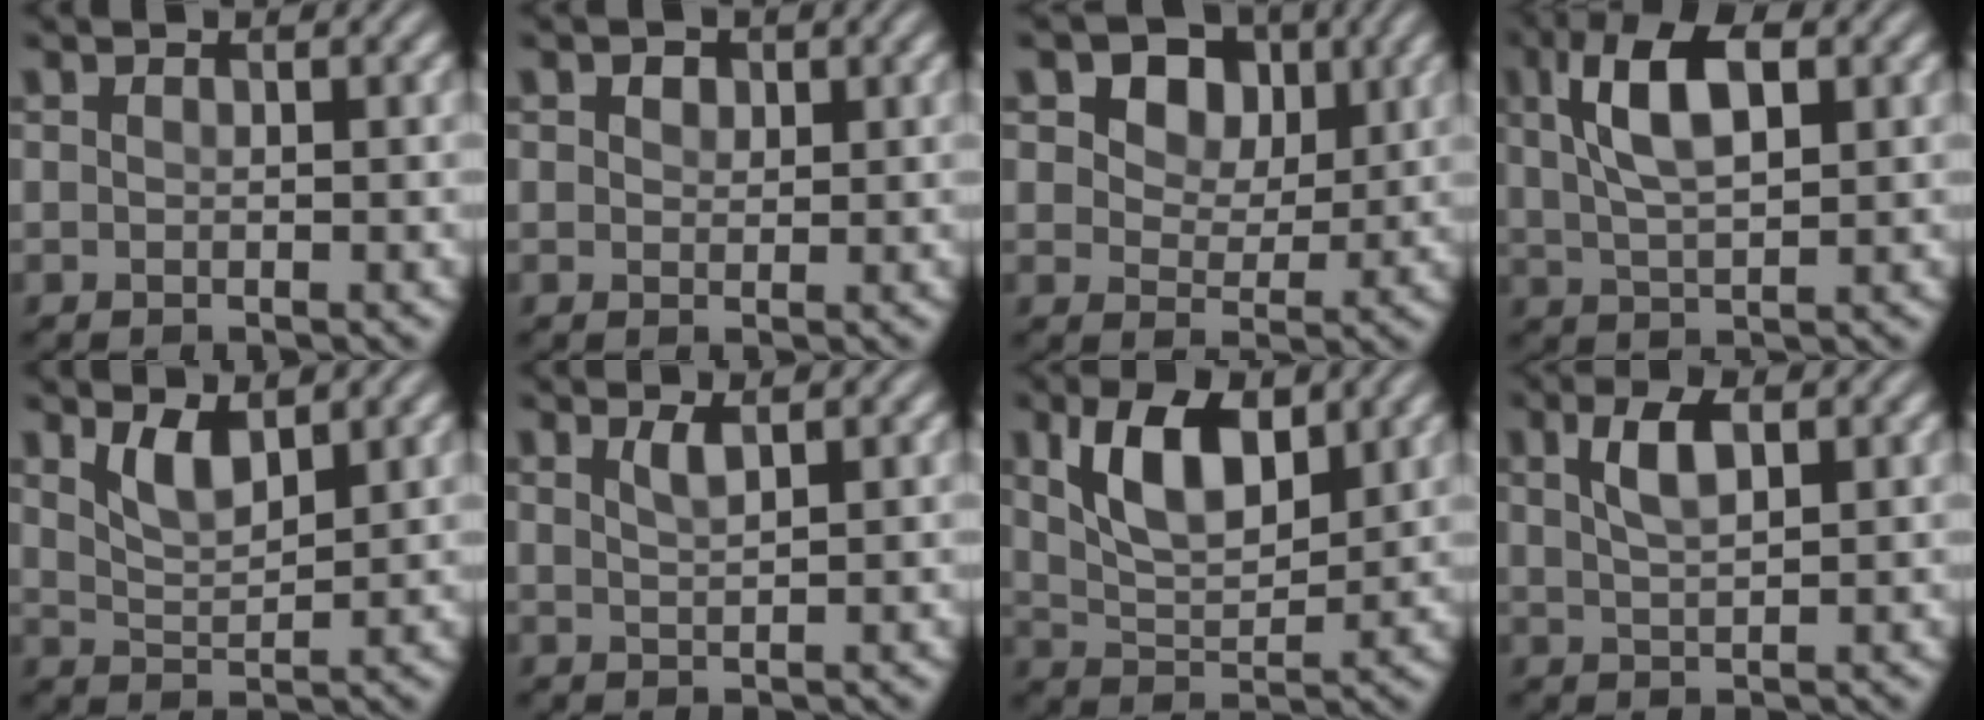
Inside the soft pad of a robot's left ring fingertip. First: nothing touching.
{"total": 1.5, "force": [0.8, 1.0, 0.7], "torque": [-0.009, 0.000, 0.011]}
{"total": 8.5, "force": [4.1, 5.8, 4.6], "torque": [-0.092, 0.009, 0.058]}
{"total": 6.9, "force": [2.4, 3.0, 5.7], "torque": [-0.110, 0.012, 0.040]}
{"total": 3.0, "force": [2.0, 1.0, 2.0], "torque": [-0.043, -0.008, 0.042]}
{"total": 1.6, "force": [0.9, 0.4, 1.2], "torque": [-0.019, 0.002, 0.015]}
{"total": 6.4, "force": [2.8, 3.2, 4.8], "torque": [-0.096, 0.000, 0.050]}
{"total": 3.3, "force": [1.4, 1.2, 2.7], "torque": [-0.053, 0.006, 0.028]}